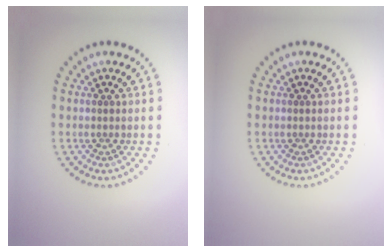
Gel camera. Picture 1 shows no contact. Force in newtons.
{"total": 0.0}